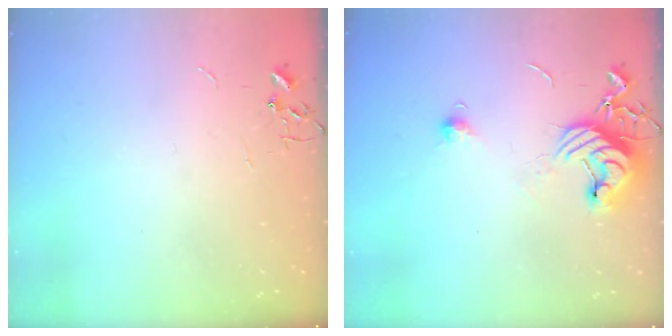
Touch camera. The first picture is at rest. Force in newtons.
{"total": 11.4, "press": 11.3, "slide": 1.1}